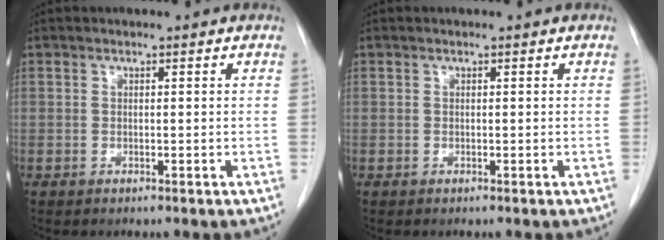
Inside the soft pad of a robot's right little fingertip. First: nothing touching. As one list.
[{"total": 0.0}]